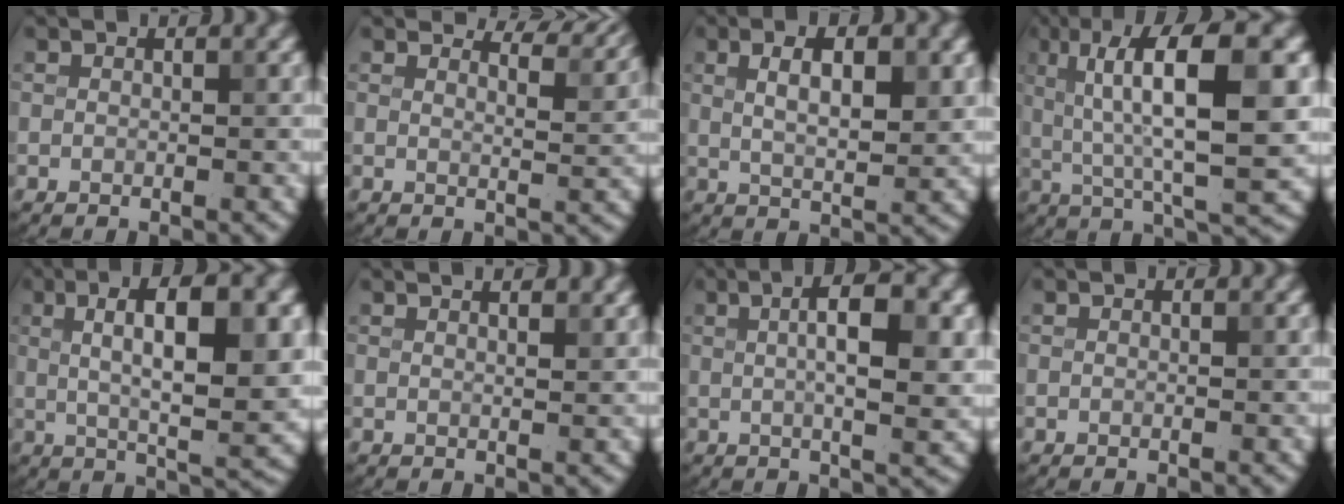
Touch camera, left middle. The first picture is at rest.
{"total": 5.6, "force": [5.2, 0.8, 1.8], "torque": [-0.030, 0.009, 0.057]}
{"total": 5.0, "force": [1.6, 1.8, 4.4], "torque": [-0.077, 0.001, 0.029]}
{"total": 10.7, "force": [2.3, 2.5, 10.1], "torque": [-0.160, 0.009, 0.042]}
{"total": 9.8, "force": [2.0, 2.8, 9.2], "torque": [-0.132, 0.005, 0.030]}
{"total": 3.9, "force": [2.8, 1.6, 2.3], "torque": [0.001, 0.029, 0.002]}
{"total": 6.1, "force": [1.2, 1.6, 5.8], "torque": [-0.084, 0.010, 0.018]}
{"total": 0.0}